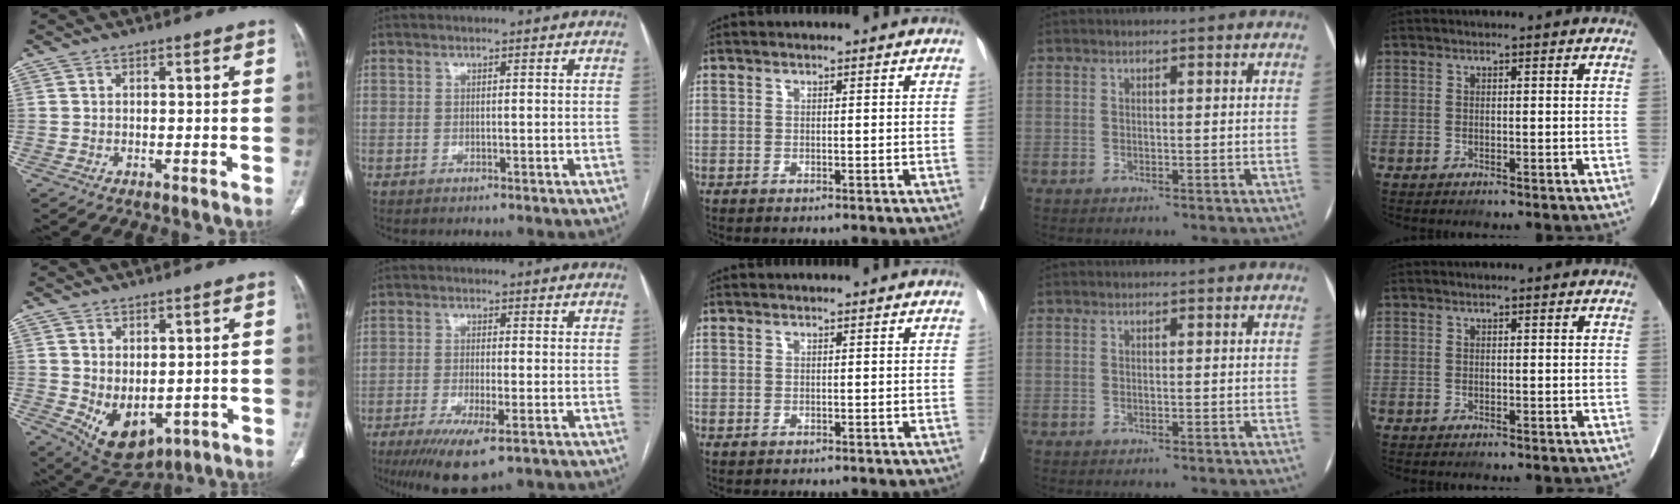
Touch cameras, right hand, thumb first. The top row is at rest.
{"thumb": {"total": 9.7, "force": [-1.6, 6.1, 7.3], "torque": [-0.100, -0.006, 0.005]}, "index": {"total": 8.1, "force": [-4.6, 1.2, 6.6], "torque": [-0.118, -0.022, -0.074]}}